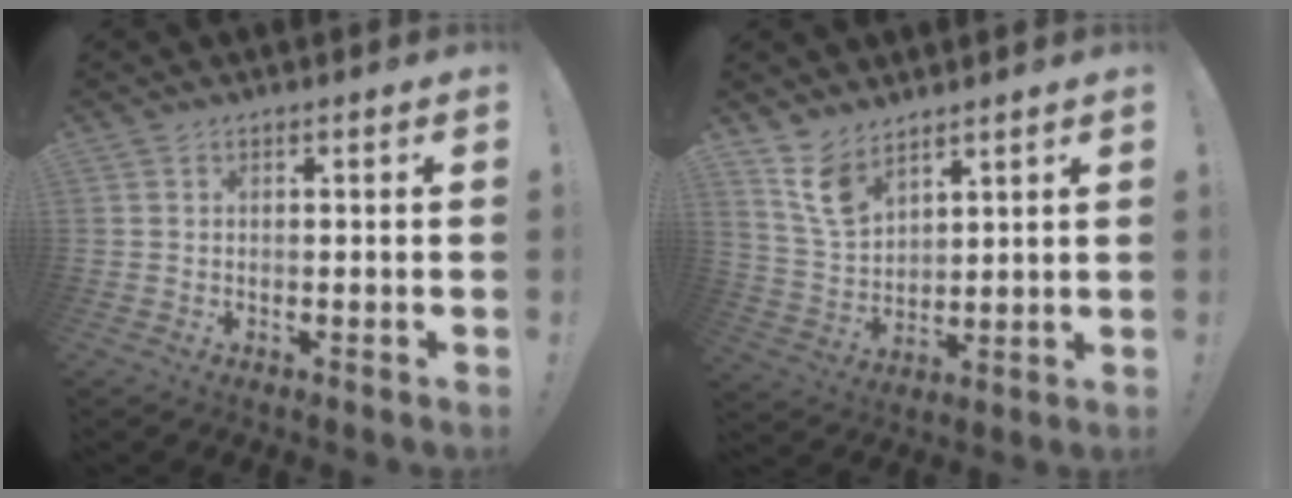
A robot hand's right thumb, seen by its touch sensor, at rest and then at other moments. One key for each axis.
{"total": 9.7, "fx": 7.0, "fy": 5.3, "fz": 4.0, "tx": -0.078, "ty": -0.040, "tz": 0.141}